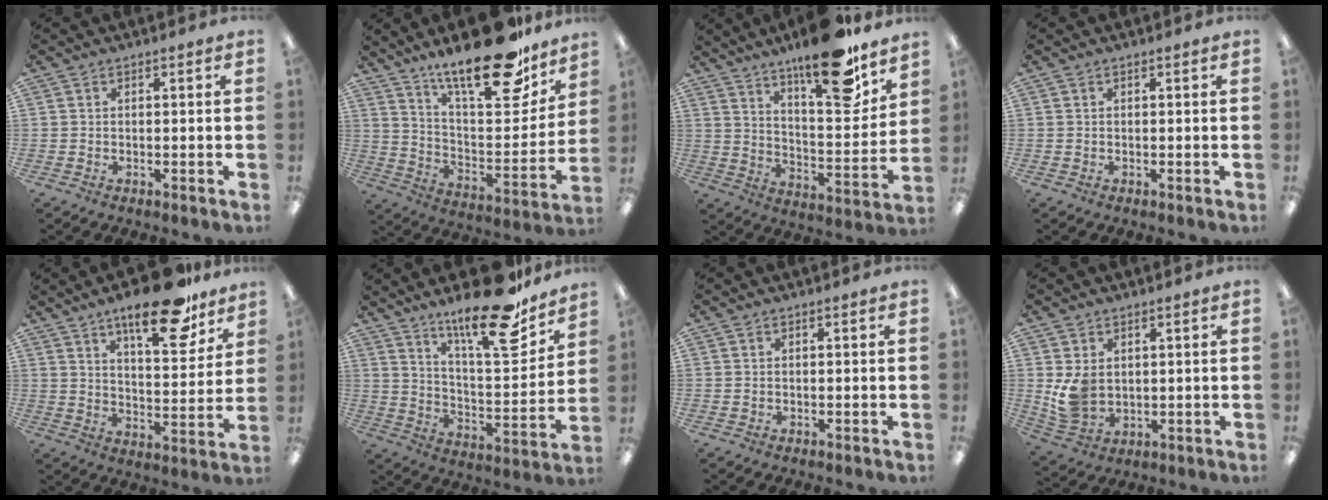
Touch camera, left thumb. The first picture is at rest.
{"total": 24.6, "force": [18.7, 7.4, 14.2], "torque": [-0.213, -0.128, 0.311]}
{"total": 20.1, "force": [15.3, 5.7, 11.7], "torque": [-0.169, -0.107, 0.250]}
{"total": 0.0}
{"total": 18.6, "force": [13.0, 6.3, 11.7], "torque": [-0.169, -0.072, 0.209]}
{"total": 21.6, "force": [15.9, 5.9, 13.4], "torque": [-0.205, -0.107, 0.258]}
{"total": 0.0}
{"total": 7.0, "force": [2.0, 5.4, 3.9], "torque": [-0.076, -0.004, 0.042]}